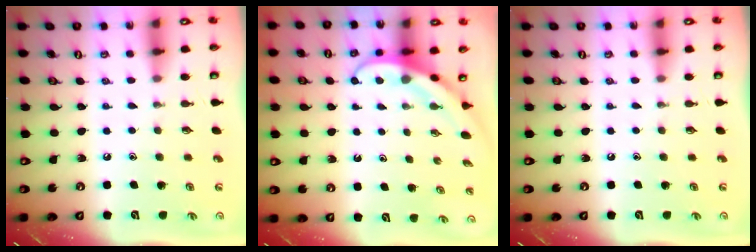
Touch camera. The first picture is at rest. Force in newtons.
{"total": 3.9, "press": 3.9, "slide": 0.3}
{"total": 0.0}